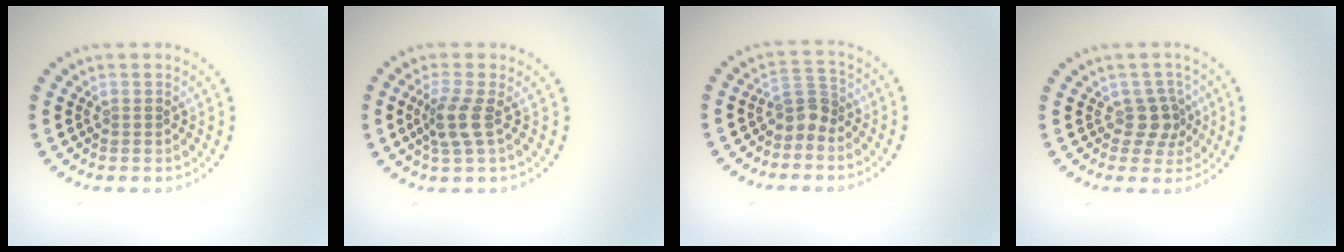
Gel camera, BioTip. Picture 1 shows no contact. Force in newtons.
{"total": 2.5, "press": 2.0, "slide": 1.6}
{"total": 2.4, "press": 1.7, "slide": 1.6}
{"total": 2.3, "press": 1.9, "slide": 1.3}